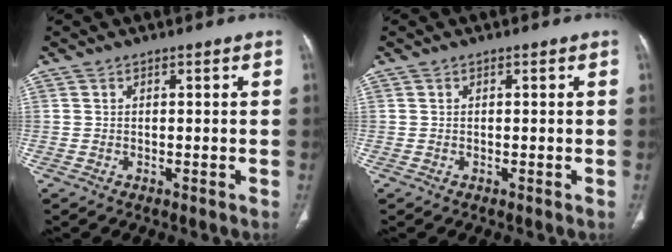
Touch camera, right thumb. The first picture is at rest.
{"total": 0.0}